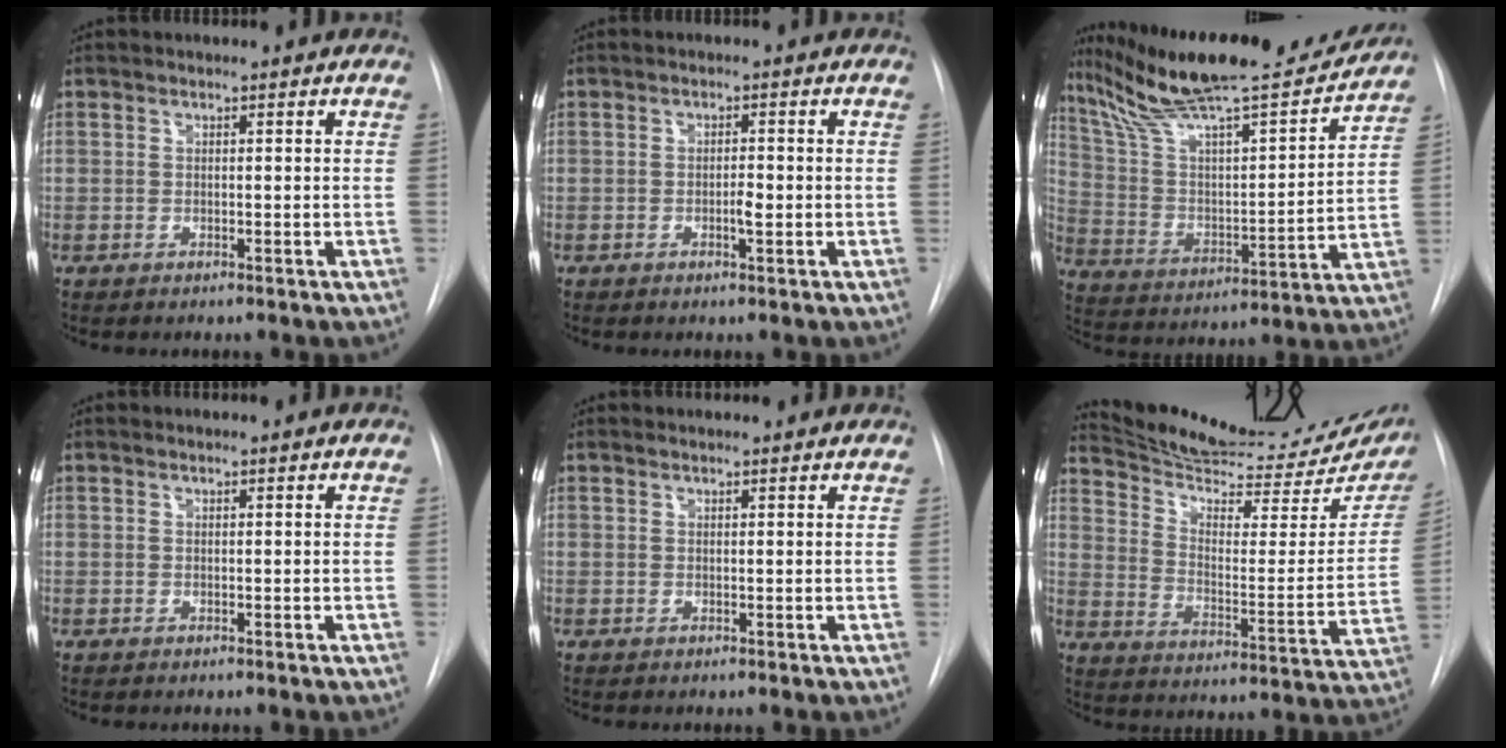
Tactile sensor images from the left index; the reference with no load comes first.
{"total": 1.7, "force": [-0.4, 0.4, 1.6], "torque": [-0.026, 0.001, -0.008]}
{"total": 22.8, "force": [20.4, 2.1, 10.2], "torque": [-0.177, -0.011, 0.326]}
{"total": 1.5, "force": [1.5, 0.0, 0.3], "torque": [-0.009, 0.016, 0.021]}
{"total": 4.3, "force": [4.2, 0.6, 0.8], "torque": [-0.014, 0.021, 0.045]}
{"total": 24.9, "force": [22.6, 4.3, 9.5], "torque": [-0.148, -0.064, 0.302]}